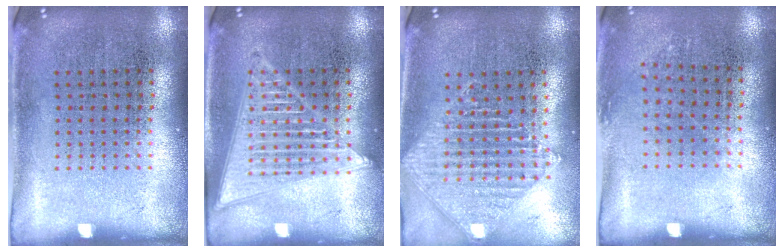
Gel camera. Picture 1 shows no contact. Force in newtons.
{"total": 3.2, "press": 3.2, "slide": 0.4}
{"total": 1.3, "press": 1.2, "slide": 0.5}
{"total": 0.8, "press": 0.7, "slide": 0.5}